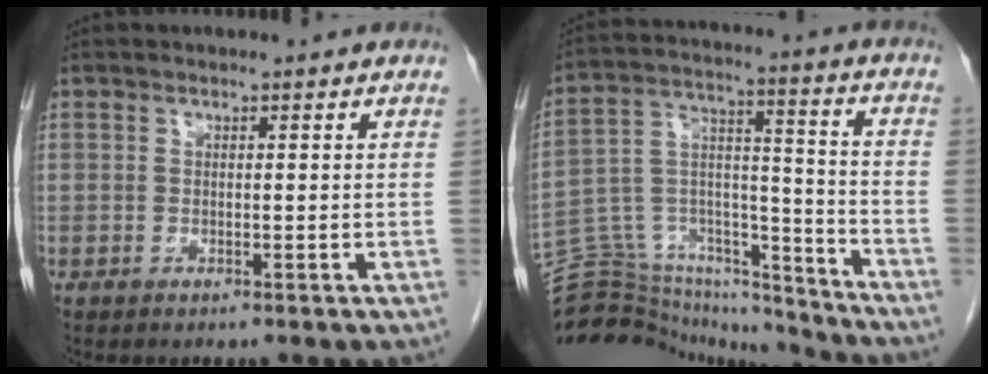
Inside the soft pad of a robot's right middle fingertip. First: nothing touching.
{"total": 22.7, "force": [-21.5, 5.3, 4.8], "torque": [-0.121, 0.048, -0.337]}